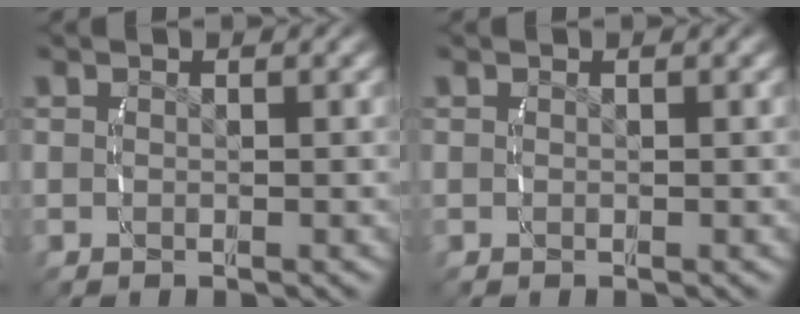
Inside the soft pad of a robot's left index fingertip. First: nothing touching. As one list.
[{"total": 0.0}]